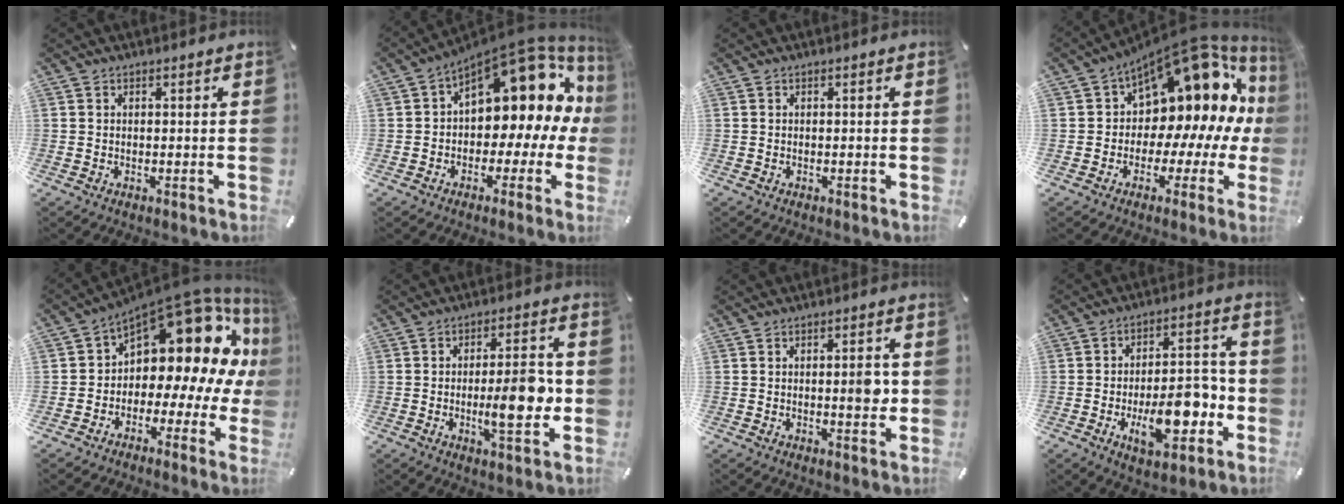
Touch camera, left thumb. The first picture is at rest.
{"total": 12.9, "force": [7.1, 7.5, 7.7], "torque": [-0.098, -0.078, 0.116]}
{"total": 0.0}
{"total": 14.6, "force": [8.7, 8.8, 7.7], "torque": [-0.102, -0.095, 0.147]}
{"total": 15.7, "force": [7.6, 8.9, 10.5], "torque": [-0.140, -0.074, 0.118]}
{"total": 12.0, "force": [-1.5, 3.9, 11.3], "torque": [-0.154, -0.006, -0.025]}
{"total": 4.8, "force": [0.0, 1.8, 4.5], "torque": [-0.056, -0.005, -0.006]}
{"total": 14.9, "force": [-4.7, 7.8, 11.8], "torque": [-0.175, 0.007, -0.076]}